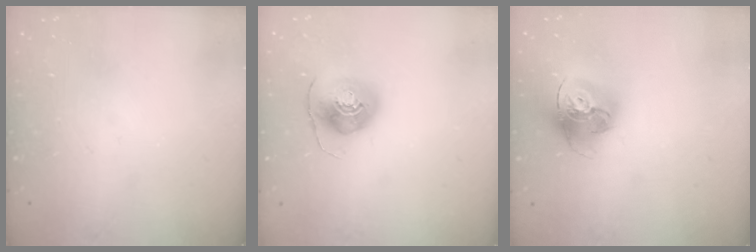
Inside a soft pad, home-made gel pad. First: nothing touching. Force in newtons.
{"total": 9.8, "press": 9.7, "slide": 1.4}
{"total": 17.0, "press": 16.9, "slide": 1.7}